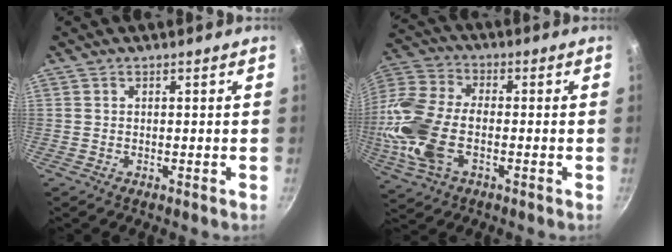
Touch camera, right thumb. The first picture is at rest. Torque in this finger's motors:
{"motor_torque": [2.30, 2.58, 1.73, -0.94, 0.27]}